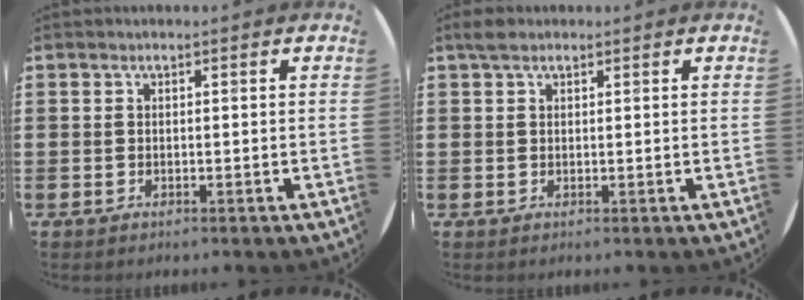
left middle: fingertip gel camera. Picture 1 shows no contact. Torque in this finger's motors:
{"motor_torque": [0.45, -0.39, -0.04, 0.00]}